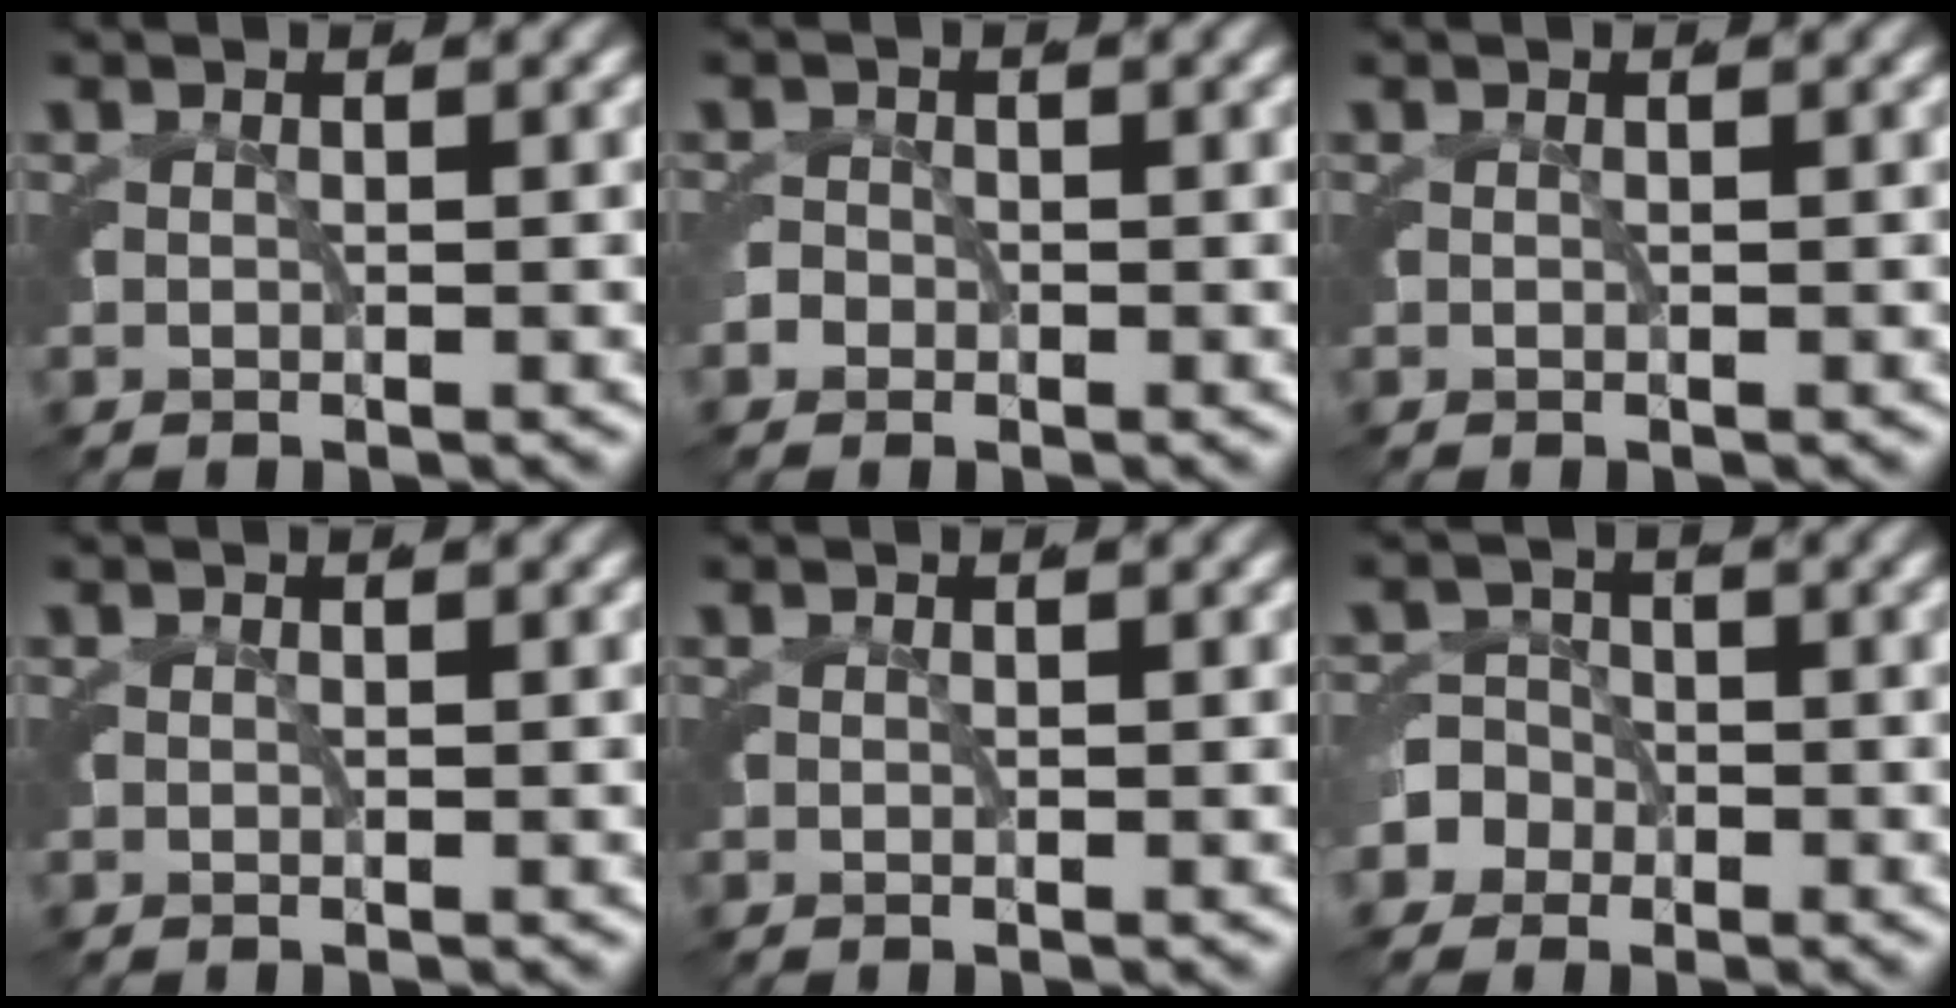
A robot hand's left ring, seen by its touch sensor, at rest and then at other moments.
{"total": 1.4, "force": [-1.0, 1.0, -0.2], "torque": [-0.008, -0.002, -0.020]}
{"total": 0.0}
{"total": 0.0}
{"total": 0.0}
{"total": 5.1, "force": [-1.6, 4.7, 1.1], "torque": [-0.041, -0.012, -0.033]}